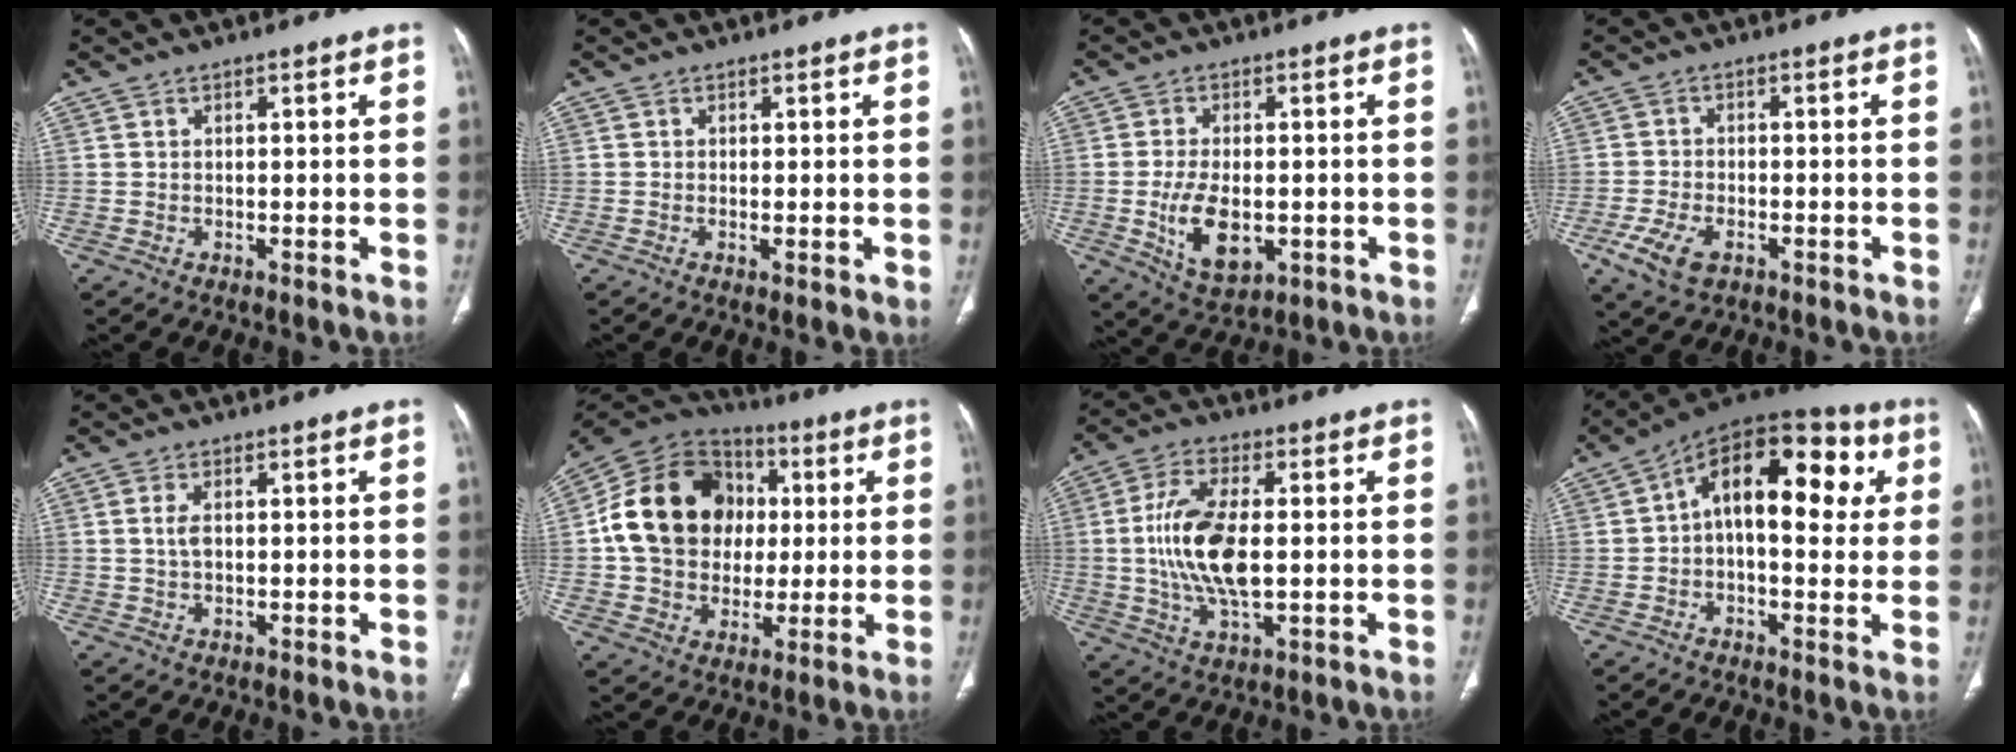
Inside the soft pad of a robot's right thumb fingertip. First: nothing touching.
{"total": 1.2, "force": [-0.1, 0.4, 1.2], "torque": [-0.024, -0.005, -0.003]}
{"total": 9.7, "force": [-2.0, 5.5, 7.7], "torque": [-0.131, -0.007, -0.020]}
{"total": 6.9, "force": [-3.2, 3.9, 4.7], "torque": [-0.100, 0.005, -0.055]}
{"total": 2.5, "force": [0.3, 1.4, 2.1], "torque": [-0.047, 0.002, 0.007]}
{"total": 20.4, "force": [2.0, 16.5, 11.8], "torque": [-0.190, 0.024, 0.035]}
{"total": 13.7, "force": [0.0, 6.1, 12.2], "torque": [-0.250, 0.001, 0.001]}
{"total": 19.6, "force": [3.7, 10.6, 16.1], "torque": [-0.195, 0.036, 0.041]}